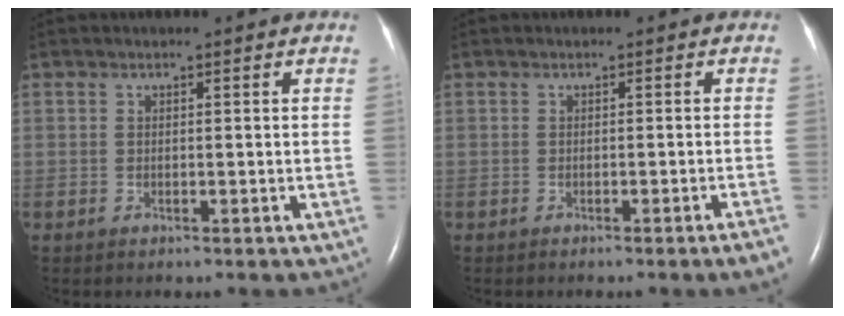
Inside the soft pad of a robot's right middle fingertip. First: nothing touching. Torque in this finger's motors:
{"motor_torque": [0.29, -0.22, 0.00, 0.00]}